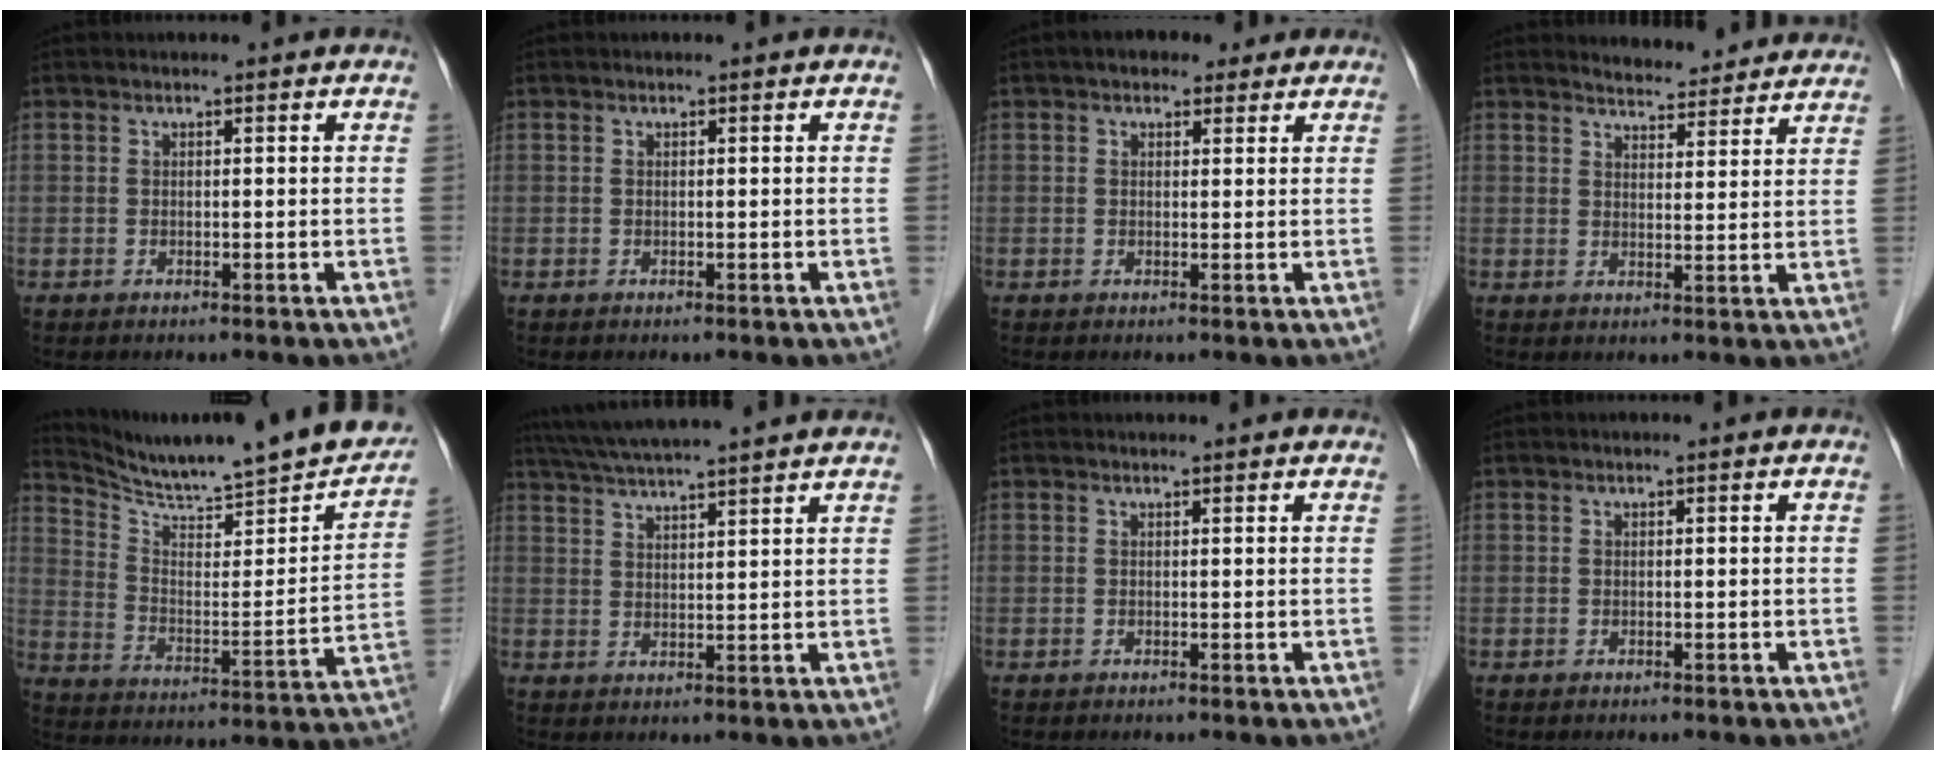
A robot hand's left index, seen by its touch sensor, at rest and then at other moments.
{"total": 0.0}
{"total": 4.2, "force": [2.8, 2.5, 1.8], "torque": [-0.023, 0.023, 0.040]}
{"total": 10.0, "force": [9.6, 2.3, 1.7], "torque": [-0.008, 0.003, 0.108]}
{"total": 23.0, "force": [20.5, 2.3, 10.3], "torque": [-0.157, -0.053, 0.287]}
{"total": 14.2, "force": [12.6, -0.2, 6.5], "torque": [-0.118, 0.038, 0.182]}
{"total": 2.7, "force": [2.5, 0.7, 0.6], "torque": [-0.013, 0.021, 0.023]}
{"total": 0.0}